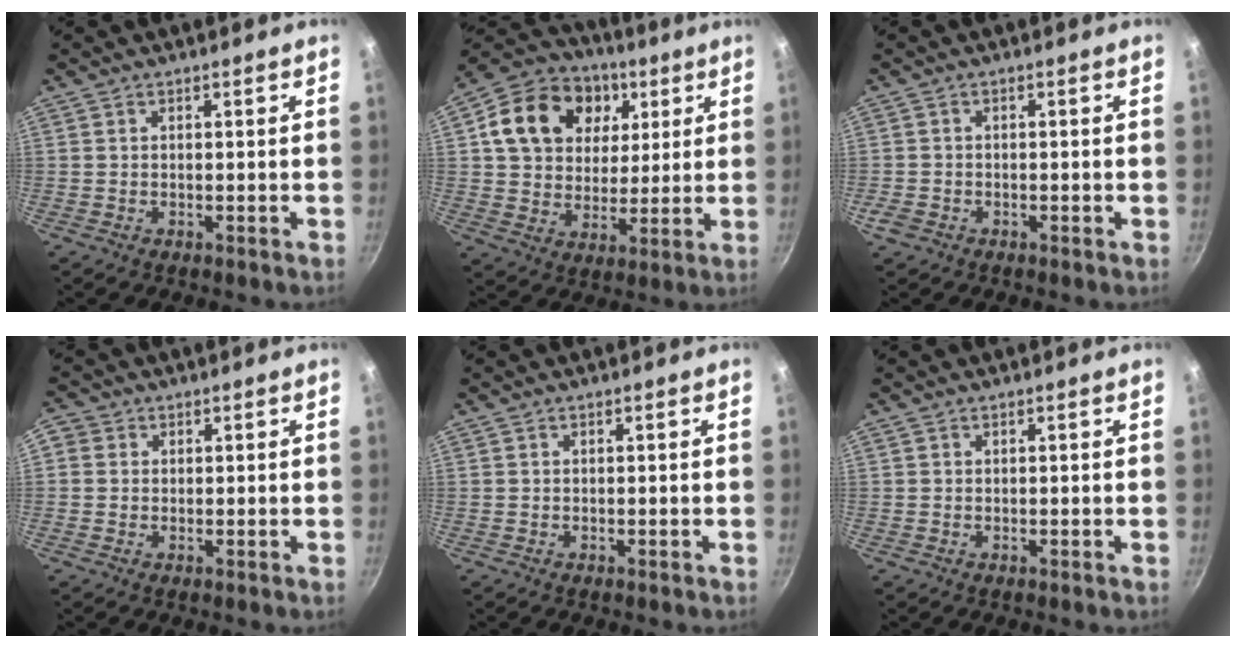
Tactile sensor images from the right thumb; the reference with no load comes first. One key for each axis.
{"total": 19.5, "fx": 6.1, "fy": 15.2, "fz": 10.5, "tx": -0.165, "ty": 0.008, "tz": 0.097}
{"total": 2.3, "fx": -1.1, "fy": 1.7, "fz": 1.2, "tx": -0.026, "ty": 0.005, "tz": -0.022}
{"total": 2.7, "fx": 0.3, "fy": 2.5, "fz": 0.7, "tx": 0.006, "ty": 0.000, "tz": -0.004}
{"total": 0.0}
{"total": 0.0}